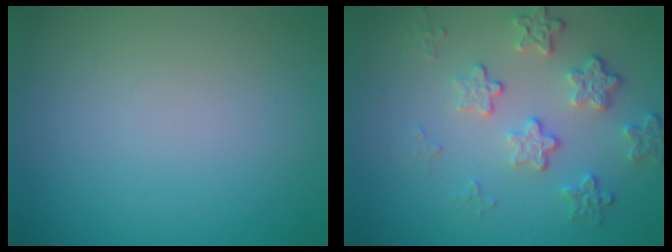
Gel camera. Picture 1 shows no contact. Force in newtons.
{"total": 4.1, "press": 3.1, "slide": 2.6}